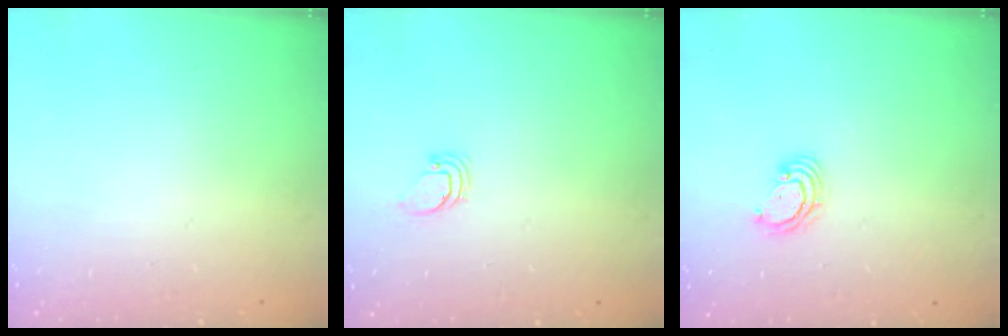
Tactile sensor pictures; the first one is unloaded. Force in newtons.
{"total": 0.9, "press": 0.9, "slide": 0.1}
{"total": 3.8, "press": 3.8, "slide": 0.2}